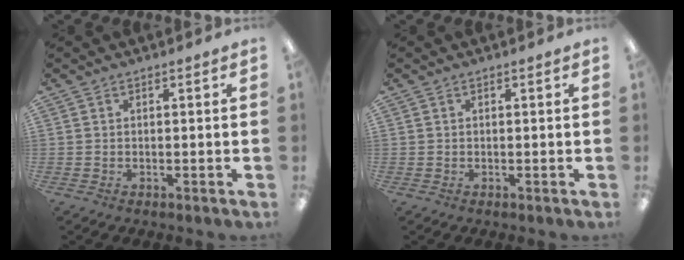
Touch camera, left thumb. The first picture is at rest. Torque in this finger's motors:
{"motor_torque": [-0.09, -0.05, 0.12, -0.13, 0.00]}